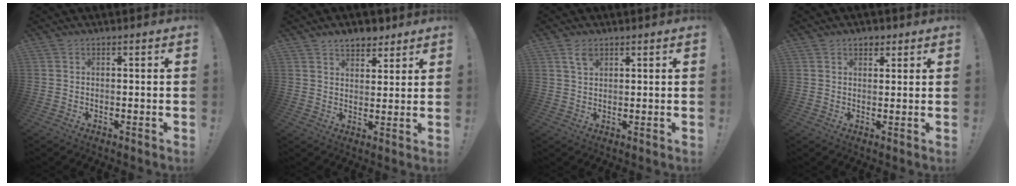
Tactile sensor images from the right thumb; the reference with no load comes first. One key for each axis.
{"total": 5.8, "fx": 4.7, "fy": 3.0, "fz": 1.6, "tx": -0.008, "ty": -0.030, "tz": 0.085}
{"total": 3.4, "fx": 2.0, "fy": 1.7, "fz": 2.2, "tx": -0.038, "ty": -0.004, "tz": 0.036}
{"total": 2.6, "fx": 1.5, "fy": 1.9, "fz": 0.9, "tx": 0.000, "ty": -0.006, "tz": 0.024}